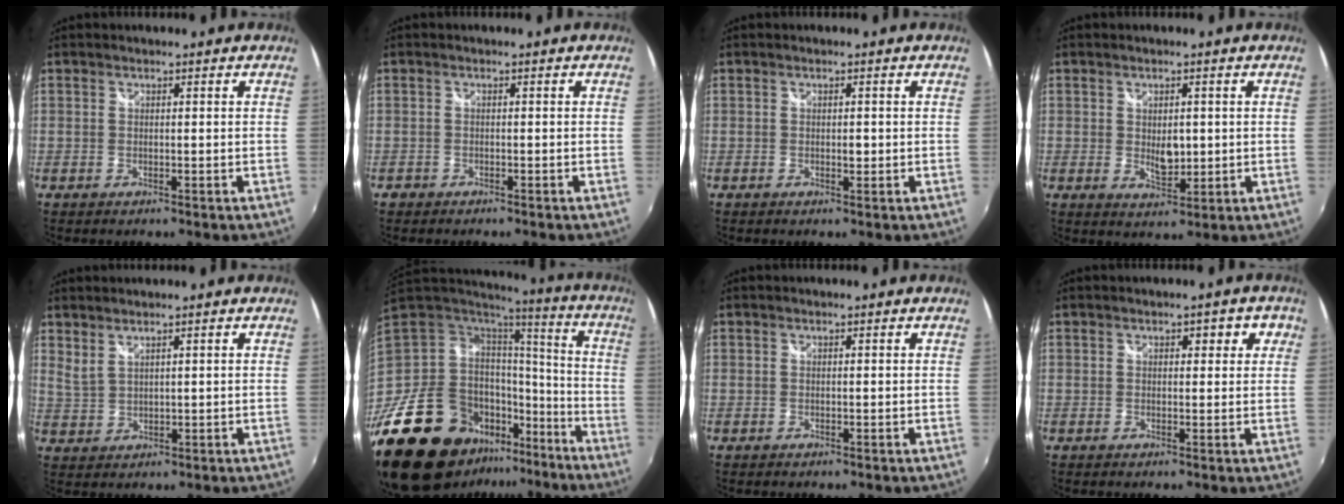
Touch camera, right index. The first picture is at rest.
{"total": 1.3, "force": [-1.1, 0.7, 0.0], "torque": [-0.006, -0.002, -0.020]}
{"total": 1.2, "force": [0.0, 0.6, 1.0], "torque": [-0.015, 0.000, -0.001]}
{"total": 4.3, "force": [0.2, 2.6, 3.4], "torque": [-0.051, -0.006, 0.007]}
{"total": 2.7, "force": [2.3, 0.6, 1.4], "torque": [-0.027, -0.001, 0.046]}
{"total": 24.3, "force": [-14.5, 14.0, 13.7], "torque": [-0.285, 0.003, -0.242]}
{"total": 0.0}
{"total": 3.3, "force": [1.2, 1.9, 2.5], "torque": [-0.028, 0.011, 0.017]}